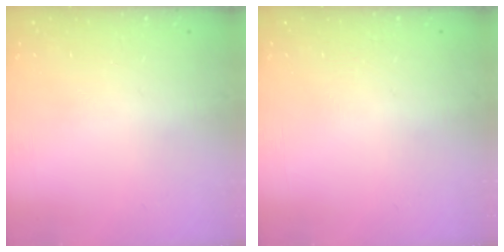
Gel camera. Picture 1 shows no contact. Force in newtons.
{"total": 0.0}